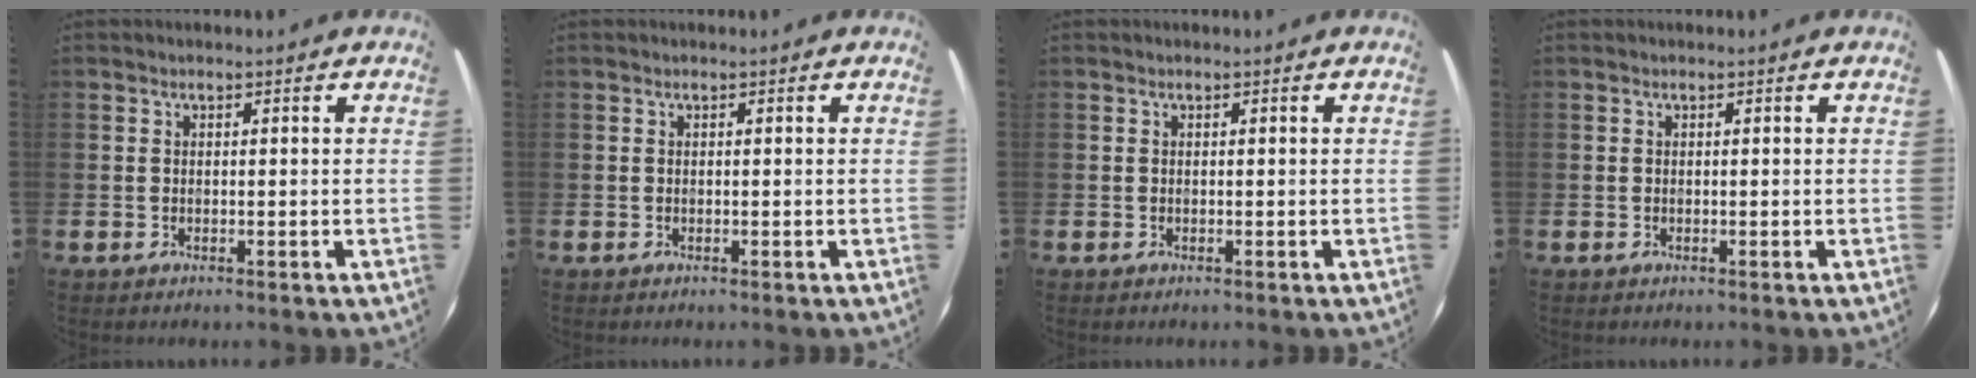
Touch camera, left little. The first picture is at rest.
{"total": 0.0}
{"total": 0.0}
{"total": 0.0}